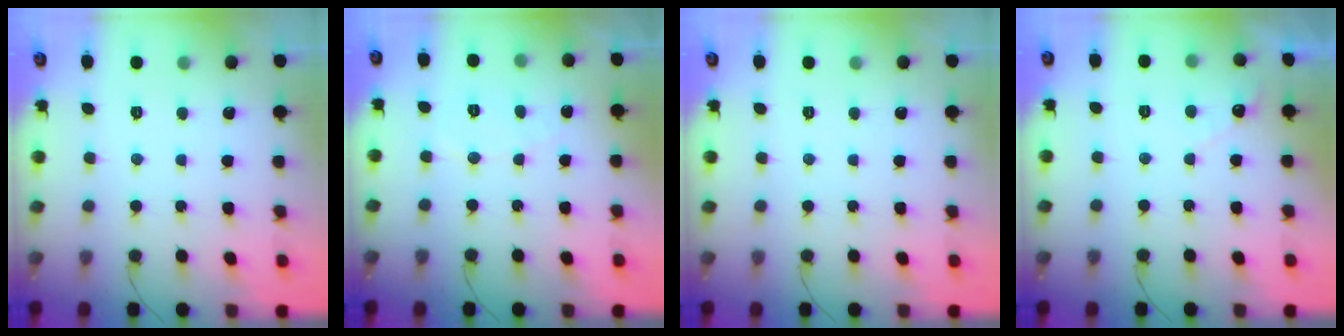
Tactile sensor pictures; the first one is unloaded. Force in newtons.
{"total": 3.0, "press": 2.9, "slide": 0.3}
{"total": 0.0}
{"total": 3.9, "press": 3.9, "slide": 0.2}